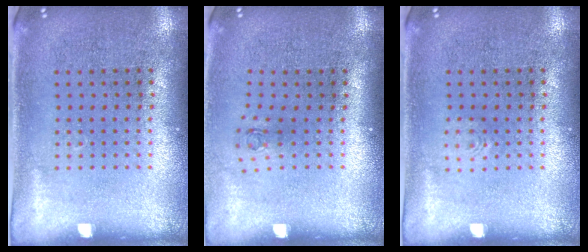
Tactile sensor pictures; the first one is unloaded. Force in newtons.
{"total": 0.6, "press": 0.3, "slide": 0.6}
{"total": 0.6, "press": 0.6, "slide": 0.2}